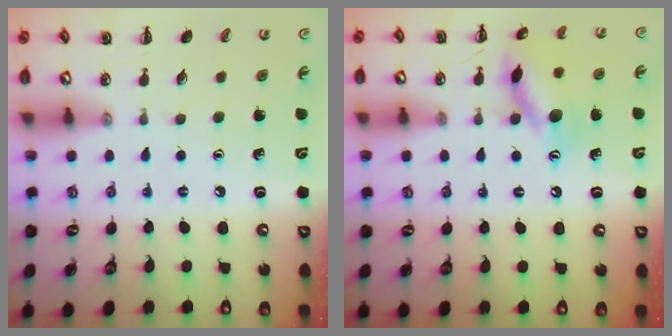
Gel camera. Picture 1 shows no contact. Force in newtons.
{"total": 12.8, "press": 12.8, "slide": 1.2}